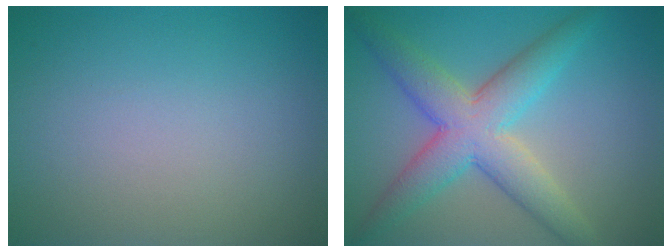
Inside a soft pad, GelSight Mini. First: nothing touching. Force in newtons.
{"total": 6.7, "press": 6.7, "slide": 0.3}